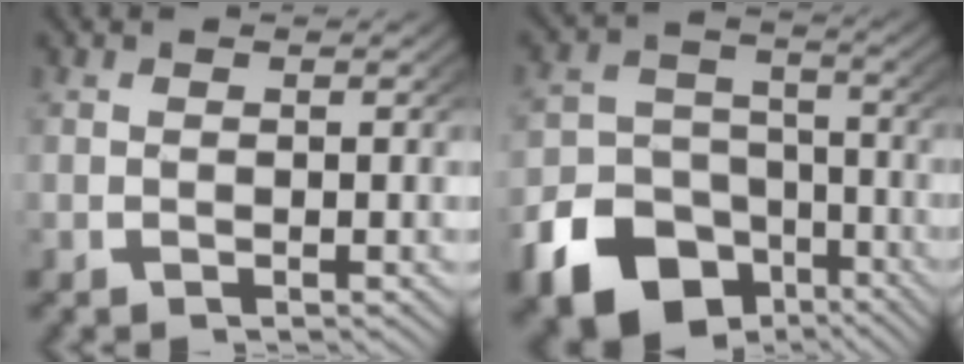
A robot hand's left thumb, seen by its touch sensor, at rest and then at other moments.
{"total": 13.3, "force": [-7.5, 9.3, 5.7], "torque": [-0.097, -0.045, -0.115]}